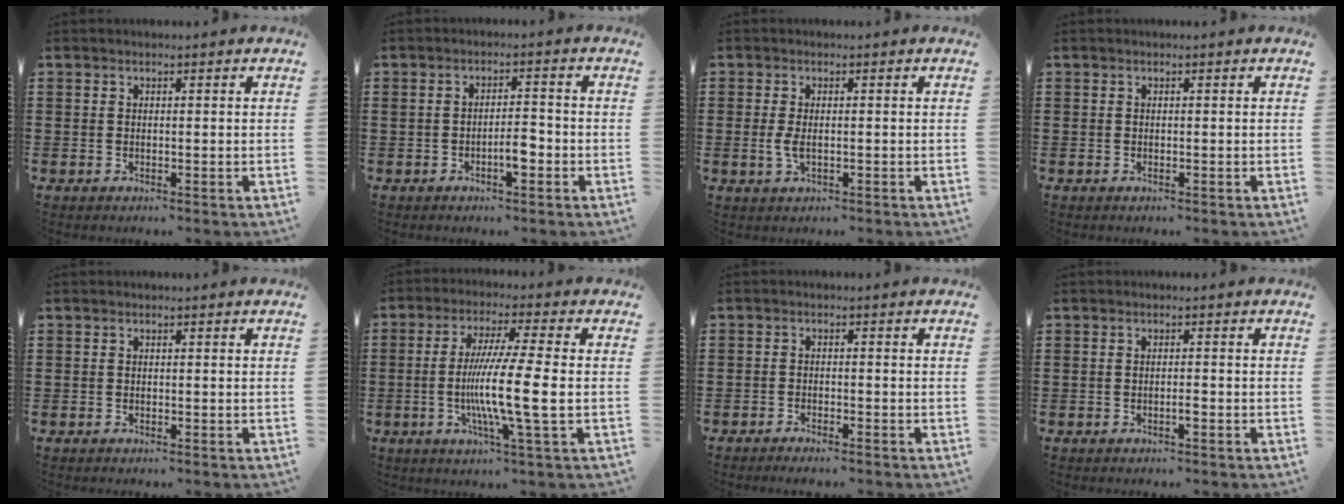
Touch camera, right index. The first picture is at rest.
{"total": 3.6, "force": [-1.5, 1.3, 3.1], "torque": [-0.053, 0.009, -0.027]}
{"total": 2.4, "force": [-0.2, 0.8, 2.2], "torque": [-0.057, -0.009, -0.008]}
{"total": 0.0}
{"total": 0.0}
{"total": 11.1, "force": [-1.7, -0.1, 10.9], "torque": [-0.210, -0.017, -0.037]}
{"total": 1.3, "force": [-1.3, 0.1, 0.2], "torque": [-0.007, 0.002, -0.026]}
{"total": 1.0, "force": [-0.6, 0.1, 0.9], "torque": [-0.016, -0.003, -0.010]}